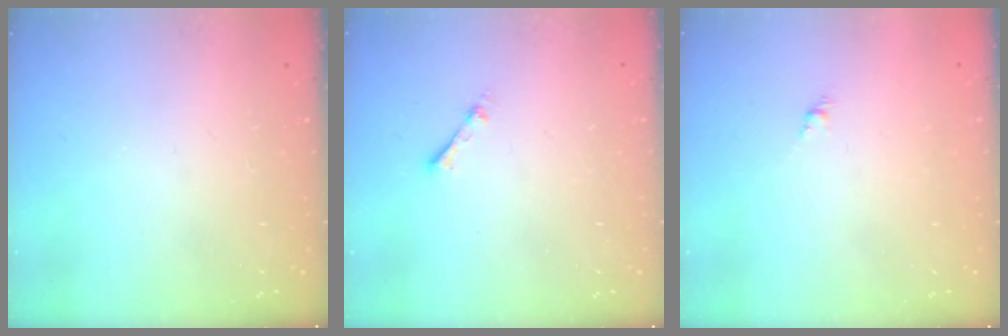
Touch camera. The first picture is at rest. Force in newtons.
{"total": 1.9, "press": 1.9, "slide": 0.3}
{"total": 1.6, "press": 1.5, "slide": 0.5}